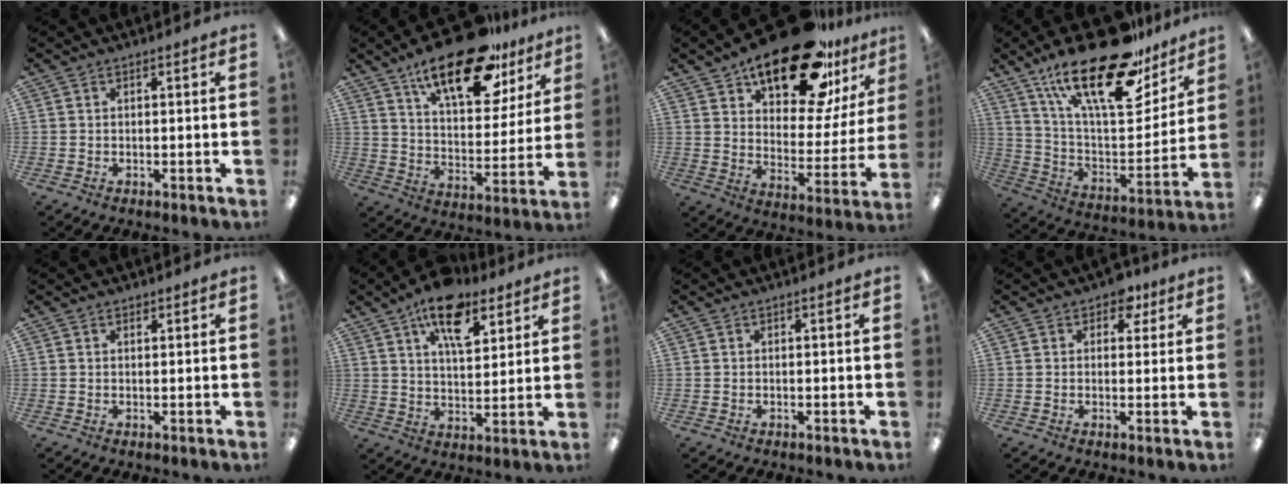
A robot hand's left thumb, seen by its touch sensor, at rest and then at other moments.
{"total": 21.7, "force": [14.6, 8.9, 13.3], "torque": [-0.205, -0.075, 0.244]}
{"total": 25.7, "force": [18.1, 10.5, 15.0], "torque": [-0.221, -0.106, 0.300]}
{"total": 27.4, "force": [18.2, 10.6, 17.6], "torque": [-0.274, -0.101, 0.309]}
{"total": 0.7, "force": [0.6, 0.3, 0.2], "torque": [0.003, -0.003, 0.010]}
{"total": 14.2, "force": [8.7, 6.7, 9.0], "torque": [-0.138, -0.035, 0.150]}
{"total": 0.0}
{"total": 4.1, "force": [2.4, 2.8, 1.9], "torque": [-0.013, -0.005, 0.038]}